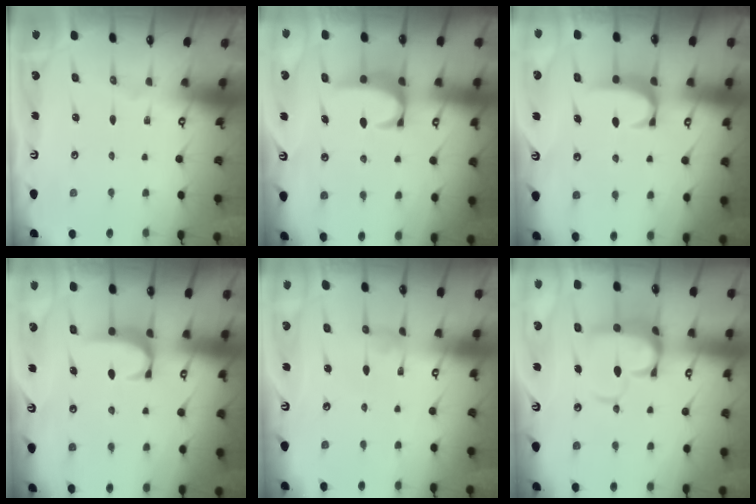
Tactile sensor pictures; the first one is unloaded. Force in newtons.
{"total": 3.4, "press": 3.3, "slide": 0.9}
{"total": 1.8, "press": 1.8, "slide": 0.5}
{"total": 1.7, "press": 1.6, "slide": 0.5}
{"total": 1.0, "press": 0.8, "slide": 0.5}
{"total": 9.5, "press": 9.4, "slide": 1.3}